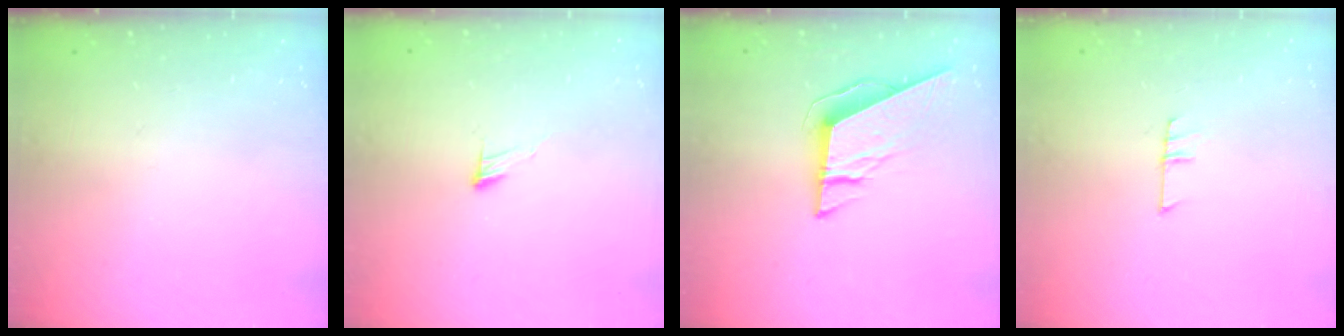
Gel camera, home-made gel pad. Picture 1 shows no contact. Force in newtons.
{"total": 4.2, "press": 4.2, "slide": 0.4}
{"total": 9.0, "press": 9.0, "slide": 1.0}
{"total": 5.5, "press": 5.4, "slide": 0.6}